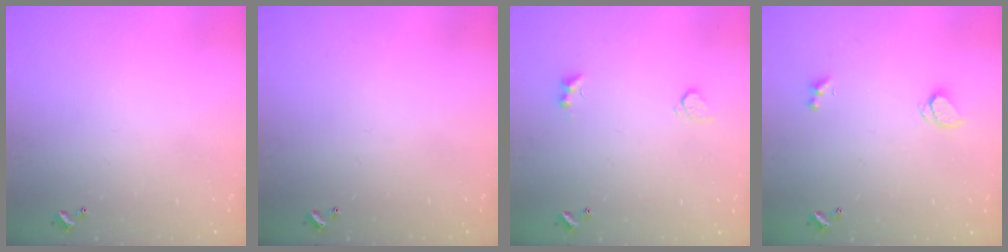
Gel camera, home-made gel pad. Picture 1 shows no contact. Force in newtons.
{"total": 0.0}
{"total": 3.6, "press": 3.5, "slide": 0.9}
{"total": 2.0, "press": 2.0, "slide": 0.5}